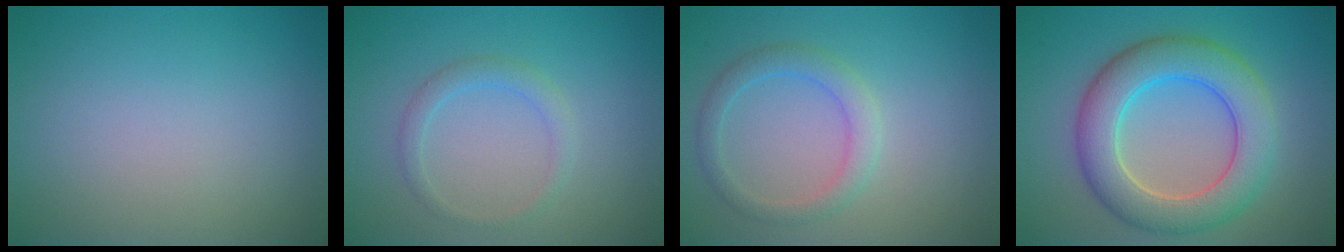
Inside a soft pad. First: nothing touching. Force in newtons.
{"total": 1.7, "press": 1.7, "slide": 0.1}
{"total": 2.5, "press": 2.5, "slide": 0.3}
{"total": 7.4, "press": 7.4, "slide": 0.5}